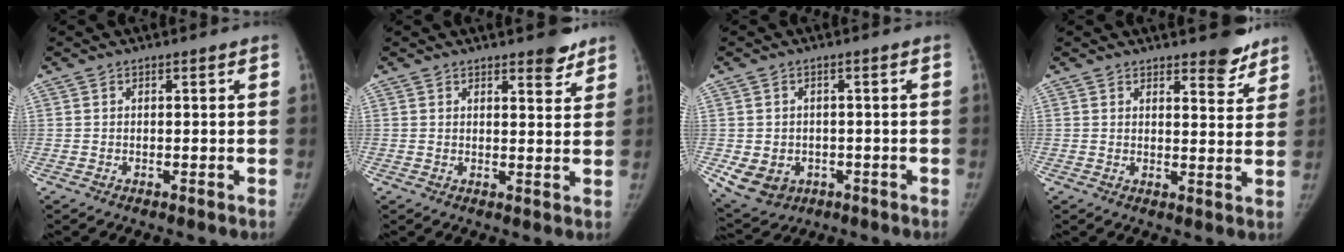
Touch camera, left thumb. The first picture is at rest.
{"total": 4.2, "force": [3.2, 1.5, 2.2], "torque": [-0.009, -0.021, 0.042]}
{"total": 7.7, "force": [-2.2, 6.4, 3.6], "torque": [-0.060, 0.009, -0.016]}
{"total": 5.8, "force": [4.6, 2.1, 2.8], "torque": [-0.007, -0.032, 0.060]}